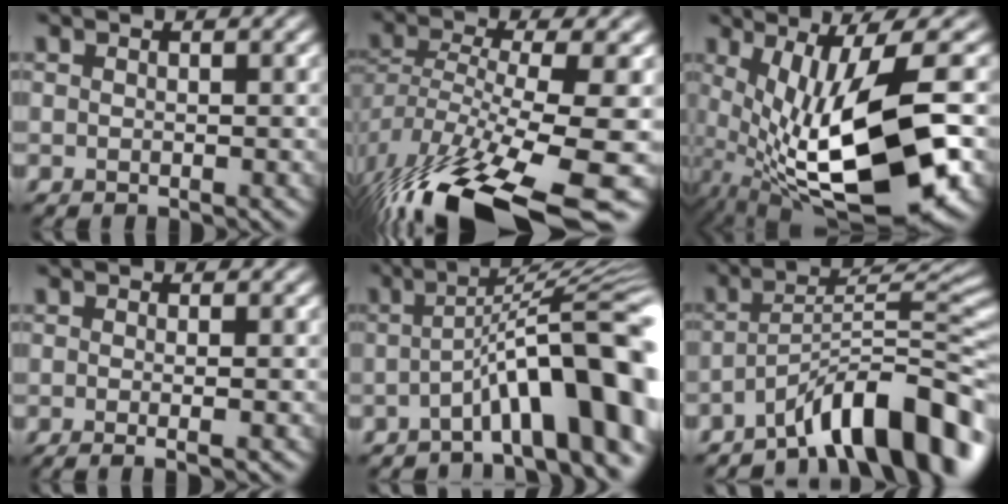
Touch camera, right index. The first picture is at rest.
{"total": 13.8, "force": [-8.0, 4.0, 10.5], "torque": [-0.218, -0.020, -0.117]}
{"total": 14.9, "force": [-2.4, 5.0, 13.8], "torque": [-0.233, -0.019, -0.023]}
{"total": 2.5, "force": [-0.4, 0.9, 2.3], "torque": [-0.019, -0.001, -0.013]}
{"total": 11.7, "force": [-3.9, 2.3, 10.7], "torque": [-0.140, 0.026, -0.056]}
{"total": 10.0, "force": [-6.5, 2.4, 7.1], "torque": [-0.088, 0.016, -0.113]}